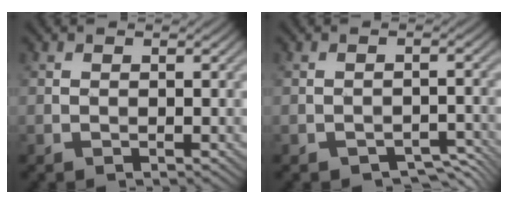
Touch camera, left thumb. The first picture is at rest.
{"total": 2.4, "force": [-2.1, 0.9, 0.7], "torque": [-0.018, -0.003, -0.027]}